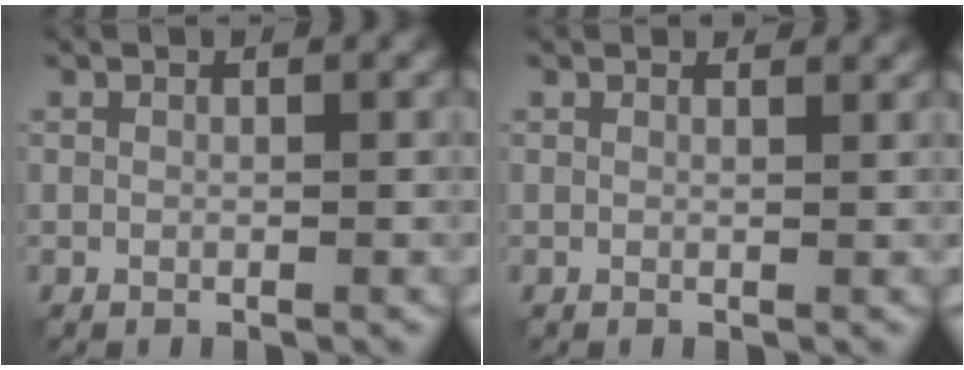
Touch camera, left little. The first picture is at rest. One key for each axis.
{"total": 1.2, "fx": 1.2, "fy": 0.1, "fz": 0.3, "tx": -0.009, "ty": -0.005, "tz": 0.010}